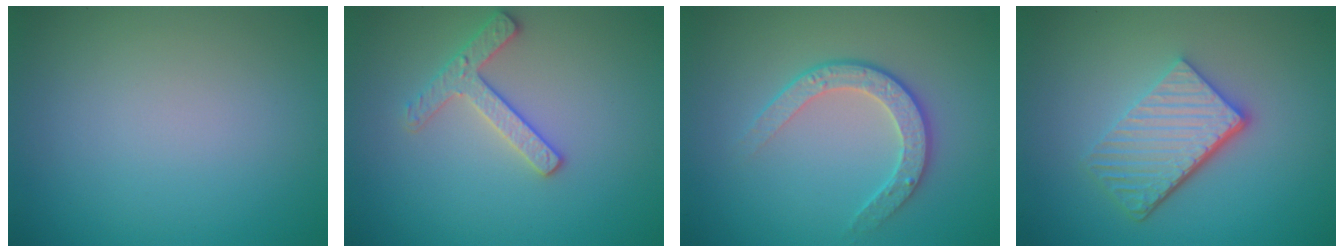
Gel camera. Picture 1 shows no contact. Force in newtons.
{"total": 2.5, "press": 2.5, "slide": 0.3}
{"total": 3.3, "press": 2.8, "slide": 1.7}
{"total": 5.3, "press": 3.8, "slide": 3.7}